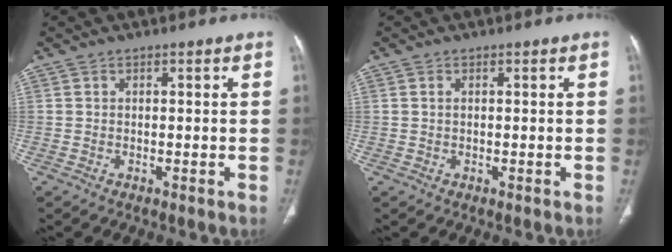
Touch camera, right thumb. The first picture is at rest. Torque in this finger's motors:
{"motor_torque": [-0.07, -0.25, -0.43, 0.31, 0.03]}